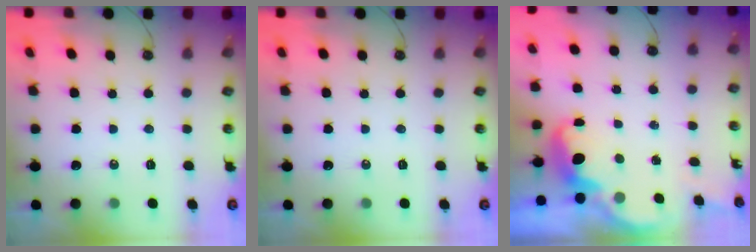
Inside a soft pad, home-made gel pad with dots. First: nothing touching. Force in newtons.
{"total": 0.0}
{"total": 2.7, "press": 2.7, "slide": 0.7}